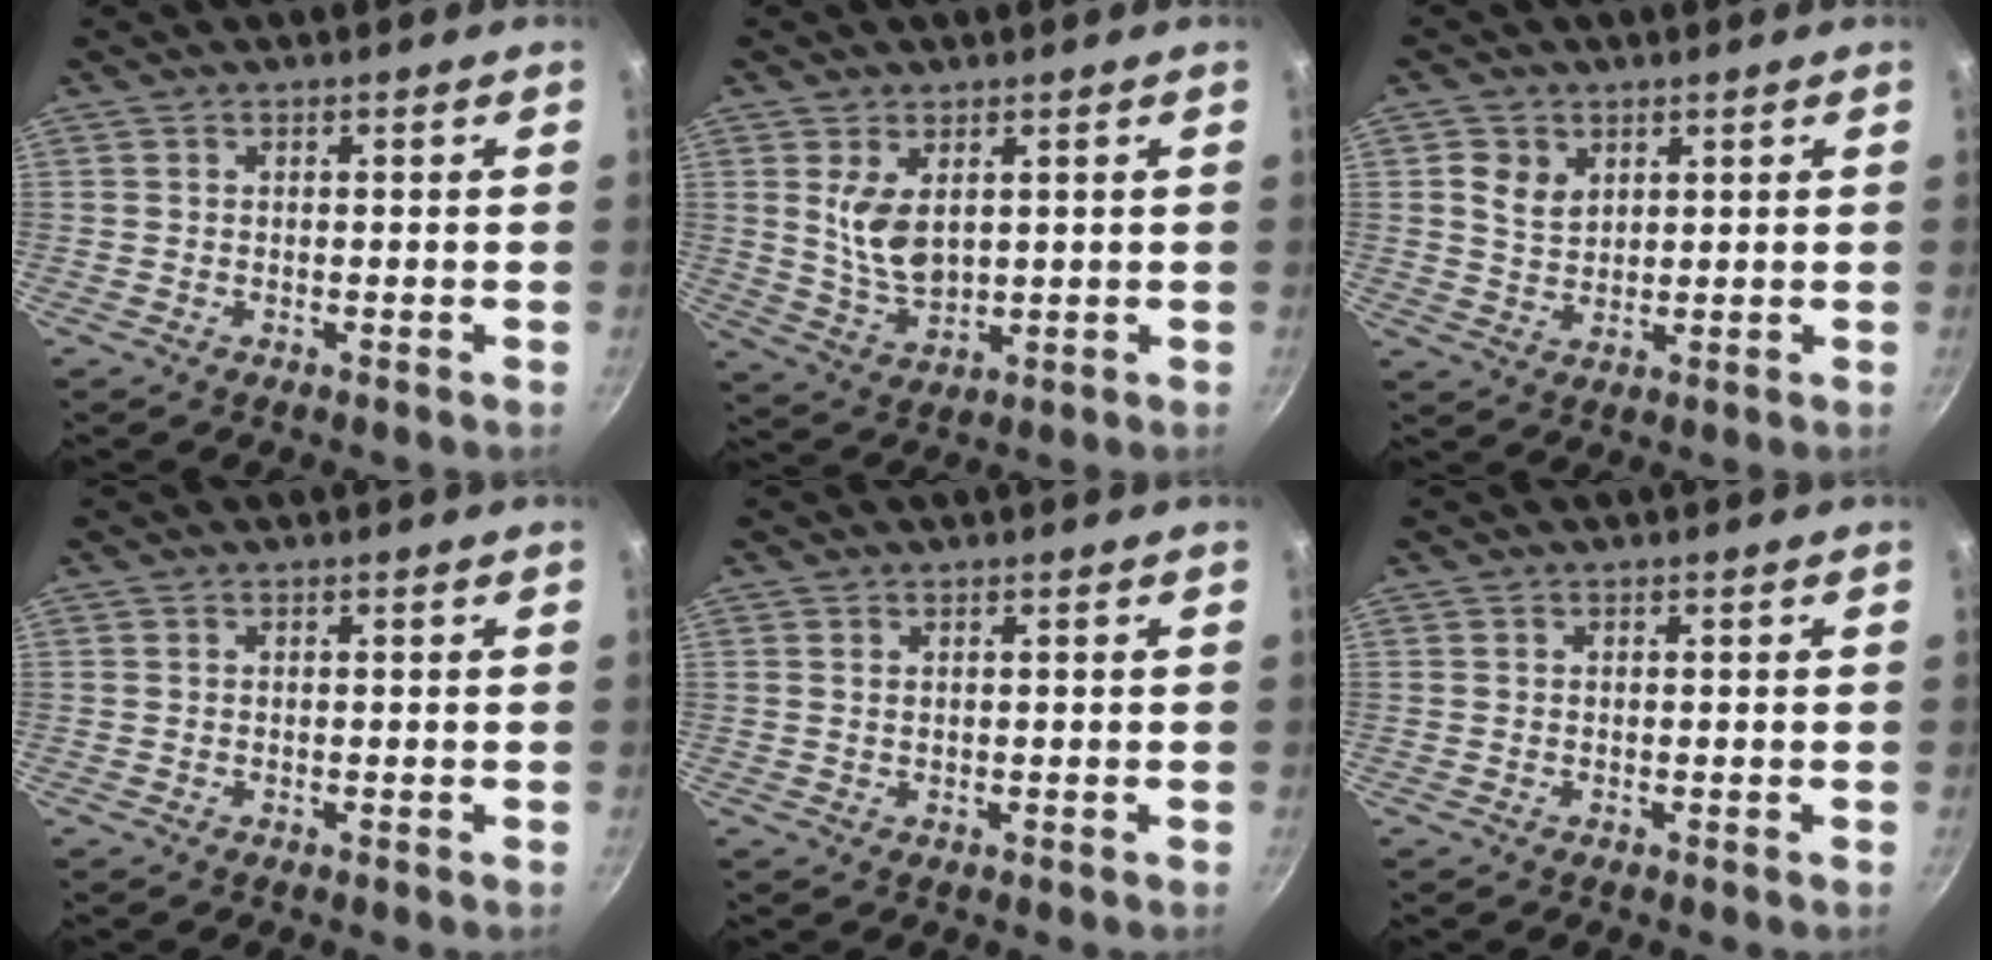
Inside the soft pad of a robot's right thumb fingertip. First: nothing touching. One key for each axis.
{"total": 7.6, "fx": 2.2, "fy": 4.3, "fz": 5.9, "tx": -0.100, "ty": -0.028, "tz": 0.053}
{"total": 5.0, "fx": 1.8, "fy": 3.9, "fz": 2.7, "tx": -0.034, "ty": -0.008, "tz": 0.036}
{"total": 0.0}
{"total": 0.6, "fx": 0.3, "fy": 0.3, "fz": 0.4, "tx": -0.008, "ty": 0.001, "tz": 0.006}
{"total": 0.0}